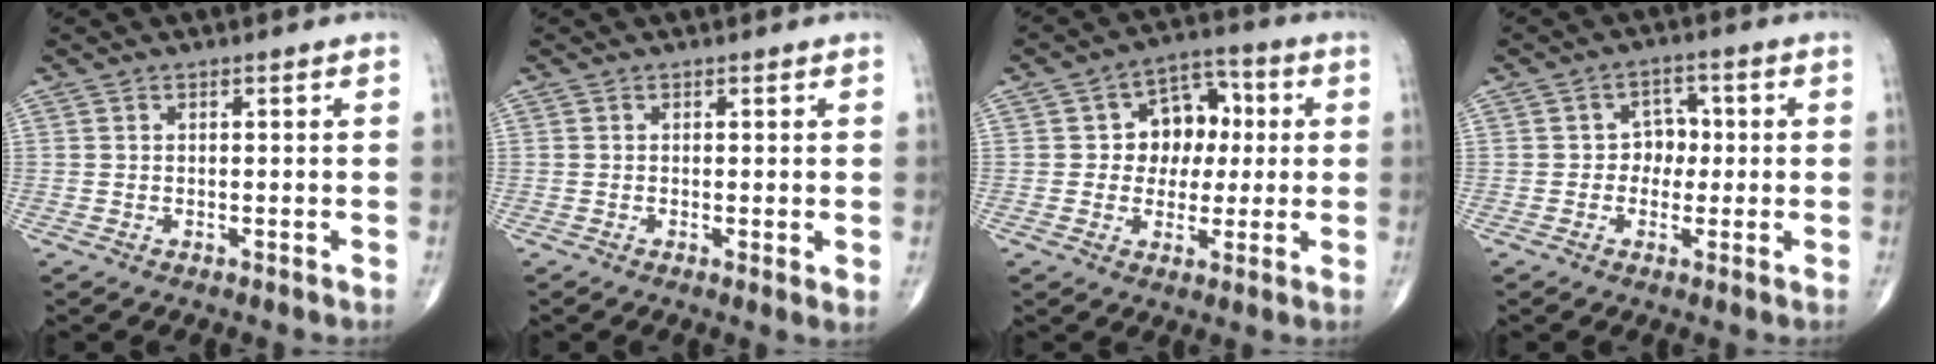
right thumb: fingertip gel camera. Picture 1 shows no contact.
{"total": 1.7, "force": [0.1, 0.4, 1.6], "torque": [-0.029, -0.007, -0.001]}
{"total": 10.6, "force": [1.2, 8.2, 6.5], "torque": [-0.038, 0.019, 0.012]}
{"total": 4.6, "force": [0.0, 3.9, 2.4], "torque": [-0.001, 0.012, -0.009]}